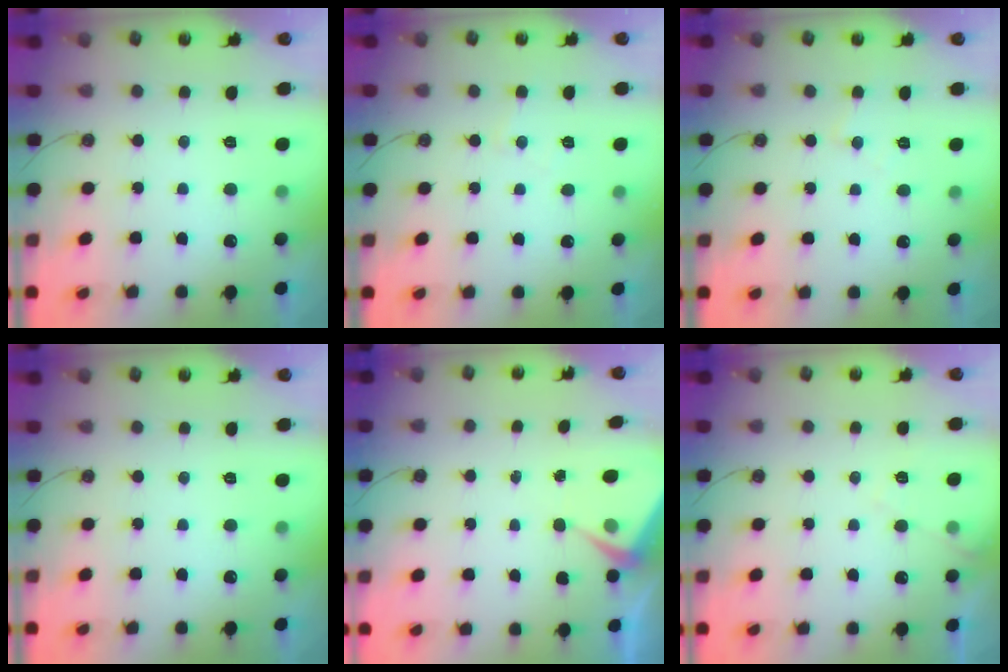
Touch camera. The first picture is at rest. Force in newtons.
{"total": 4.0, "press": 3.9, "slide": 0.6}
{"total": 5.5, "press": 5.5, "slide": 0.7}
{"total": 0.0}
{"total": 5.8, "press": 5.7, "slide": 0.7}
{"total": 6.1, "press": 6.0, "slide": 0.8}